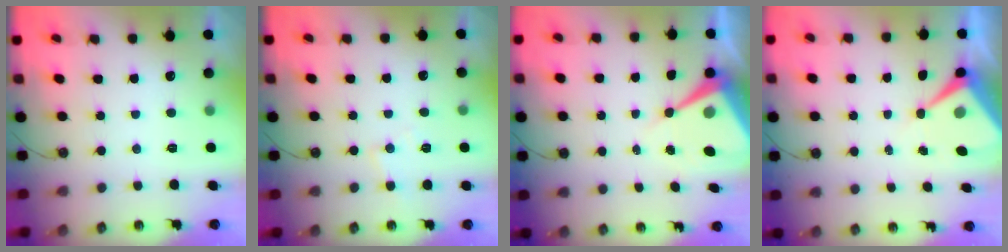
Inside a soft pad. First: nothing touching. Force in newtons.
{"total": 5.5, "press": 5.4, "slide": 0.7}
{"total": 10.6, "press": 10.6, "slide": 0.6}
{"total": 7.3, "press": 7.3, "slide": 0.7}